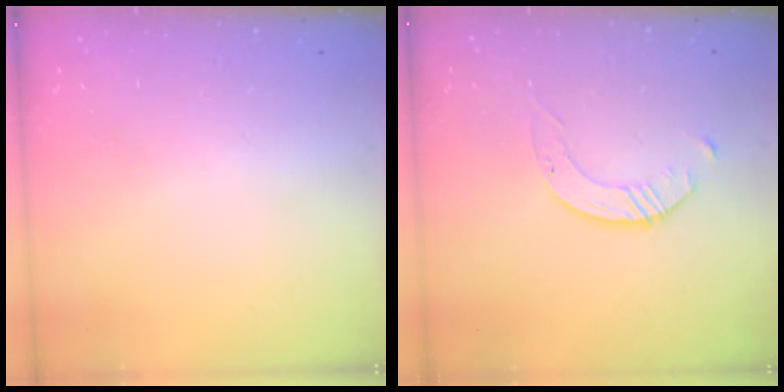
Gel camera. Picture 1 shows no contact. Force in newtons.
{"total": 2.6, "press": 2.6, "slide": 0.3}